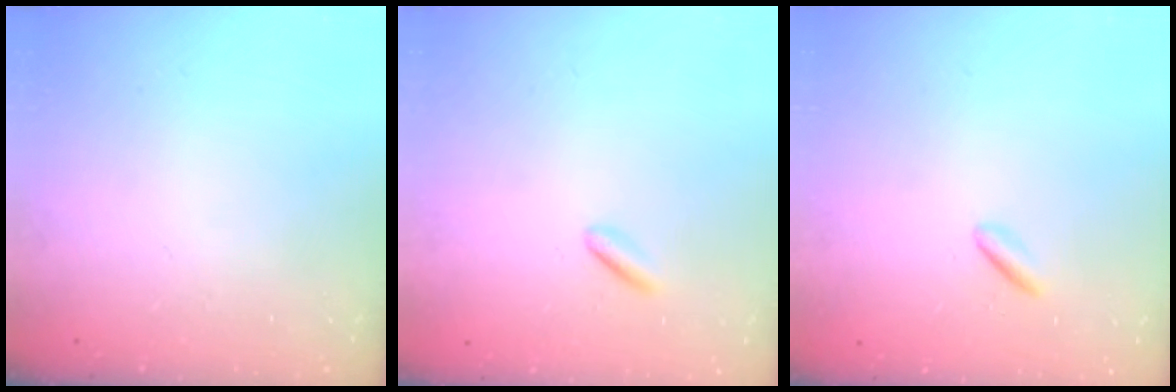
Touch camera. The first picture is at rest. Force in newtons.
{"total": 2.2, "press": 2.0, "slide": 0.9}
{"total": 1.6, "press": 1.4, "slide": 0.7}